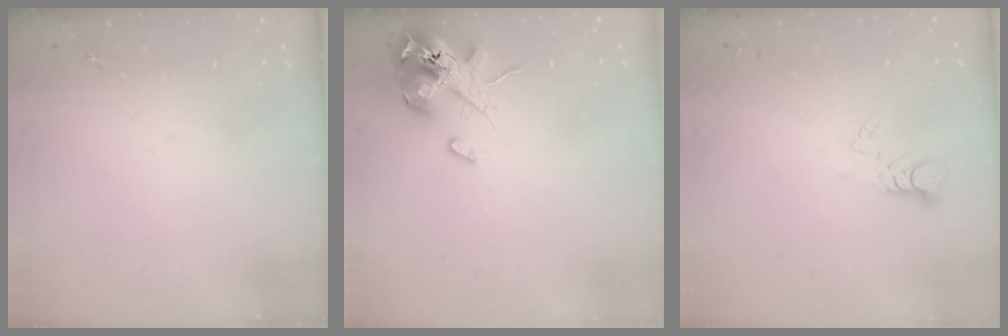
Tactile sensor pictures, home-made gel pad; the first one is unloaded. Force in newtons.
{"total": 12.7, "press": 12.5, "slide": 2.2}
{"total": 3.6, "press": 3.6, "slide": 0.2}